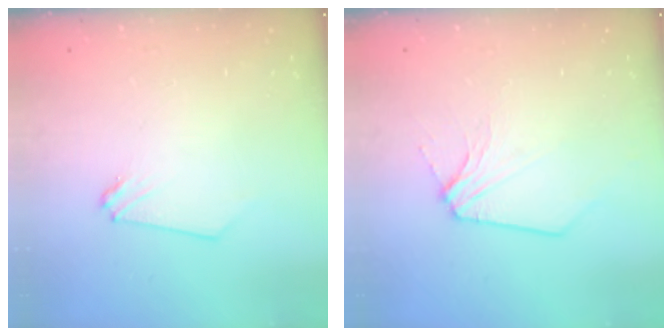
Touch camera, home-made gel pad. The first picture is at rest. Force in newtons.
{"total": 3.9, "press": 3.9, "slide": 0.4}